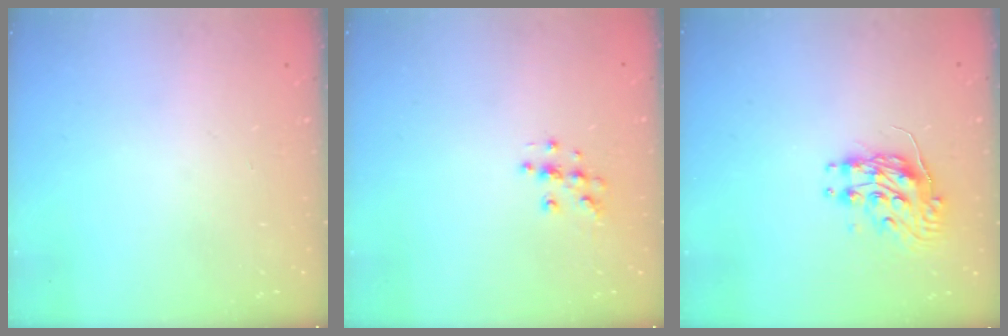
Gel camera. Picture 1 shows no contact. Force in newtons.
{"total": 5.0, "press": 4.7, "slide": 1.6}
{"total": 9.3, "press": 9.3, "slide": 0.1}